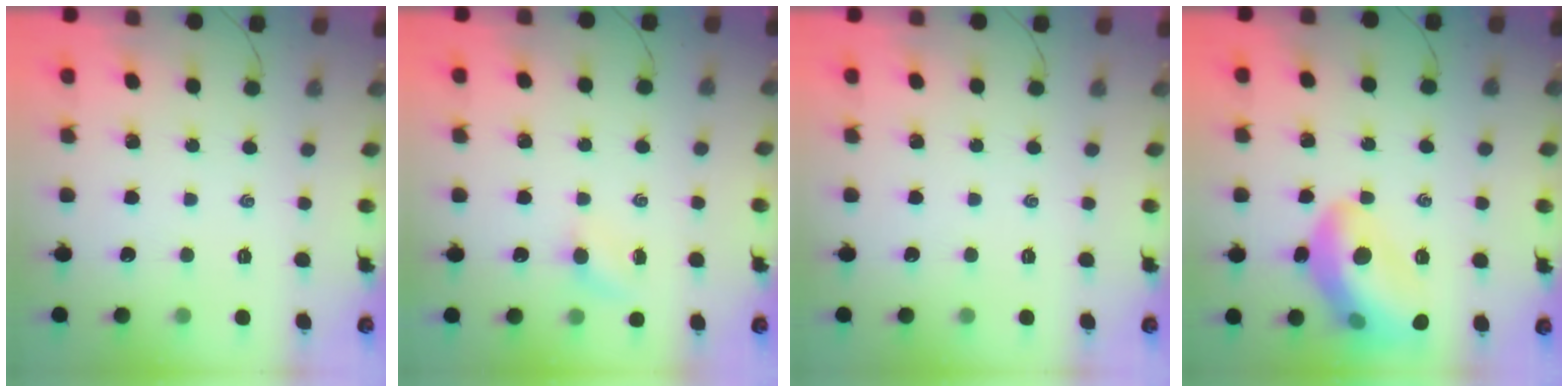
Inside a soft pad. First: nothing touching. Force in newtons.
{"total": 3.9, "press": 3.7, "slide": 1.4}
{"total": 0.0}
{"total": 17.0, "press": 16.9, "slide": 2.0}